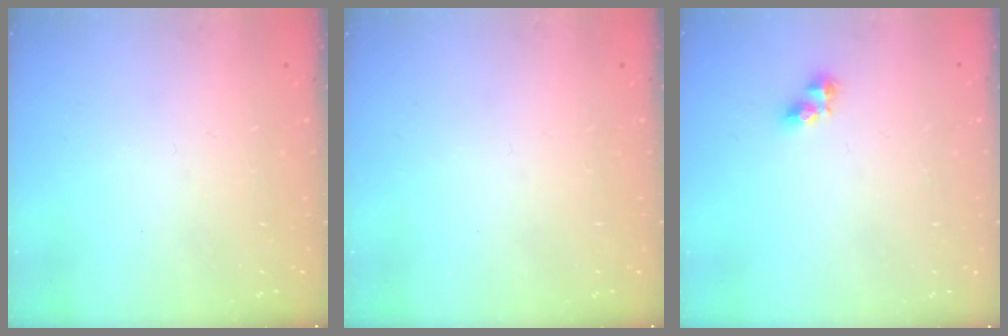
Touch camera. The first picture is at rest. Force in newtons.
{"total": 0.0}
{"total": 5.3, "press": 5.2, "slide": 0.4}